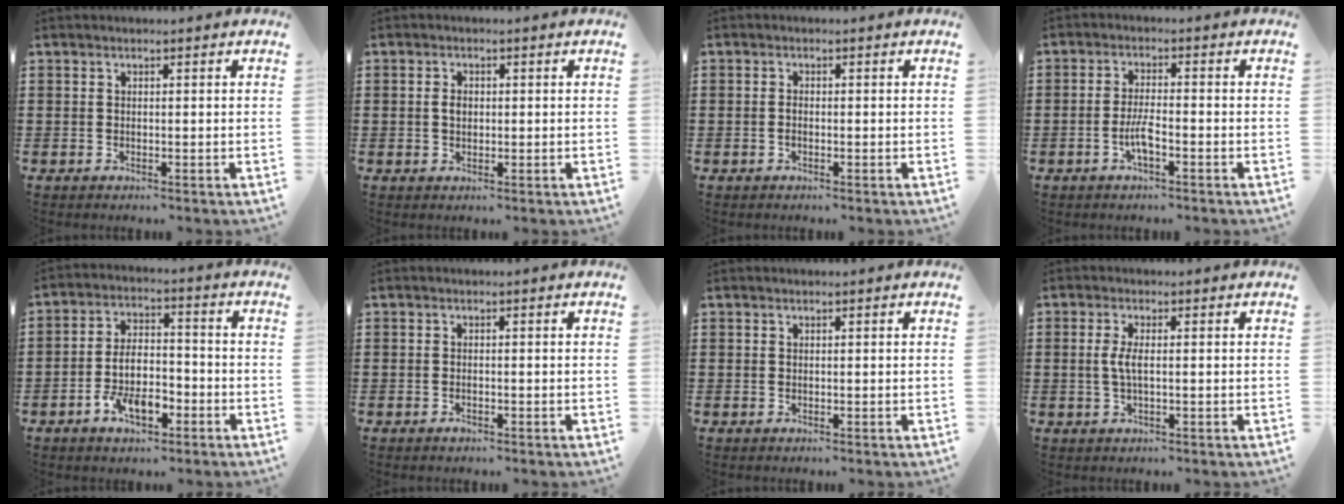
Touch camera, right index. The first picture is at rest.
{"total": 1.9, "force": [0.1, 1.2, 1.4], "torque": [-0.030, 0.006, 0.001]}
{"total": 0.8, "force": [-0.4, 0.4, 0.6], "torque": [-0.014, -0.004, -0.006]}
{"total": 3.8, "force": [-1.5, 0.6, 3.4], "torque": [-0.081, -0.008, -0.032]}
{"total": 7.1, "force": [-3.2, 3.5, 5.2], "torque": [-0.104, 0.011, -0.063]}
{"total": 0.6, "force": [-0.5, 0.1, 0.4], "torque": [-0.010, -0.006, -0.007]}
{"total": 0.0}
{"total": 3.0, "force": [0.0, 0.7, 2.9], "torque": [-0.069, -0.007, -0.007]}